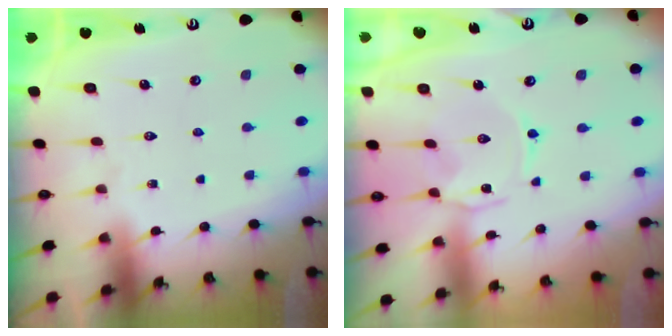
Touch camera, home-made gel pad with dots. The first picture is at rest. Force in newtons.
{"total": 0.6, "press": 0.4, "slide": 0.4}